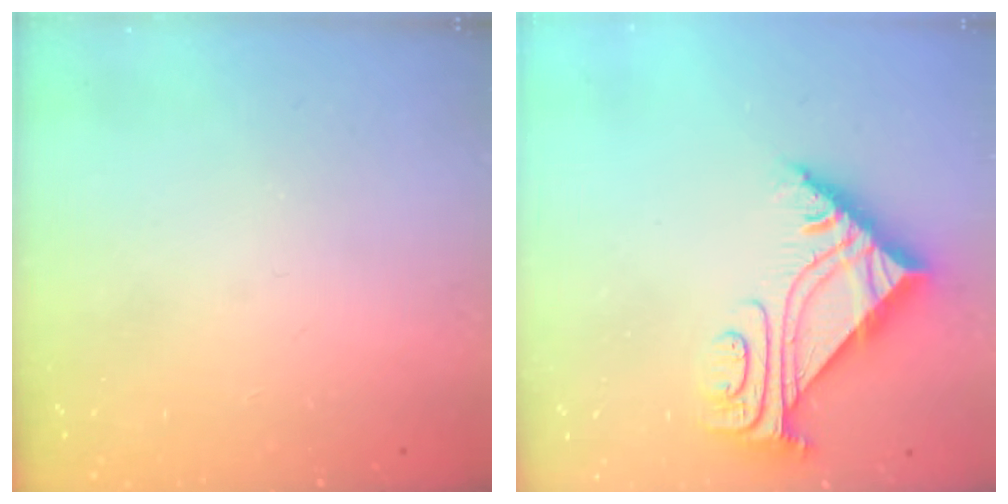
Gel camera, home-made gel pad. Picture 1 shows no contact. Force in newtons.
{"total": 8.3, "press": 8.3, "slide": 0.7}